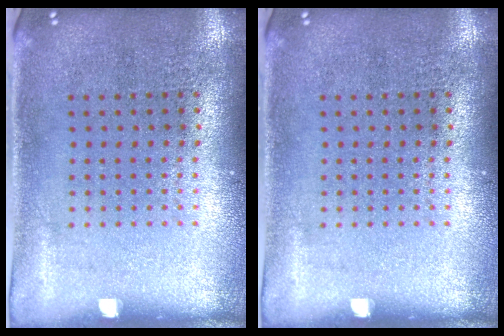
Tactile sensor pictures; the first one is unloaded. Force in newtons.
{"total": 0.0}